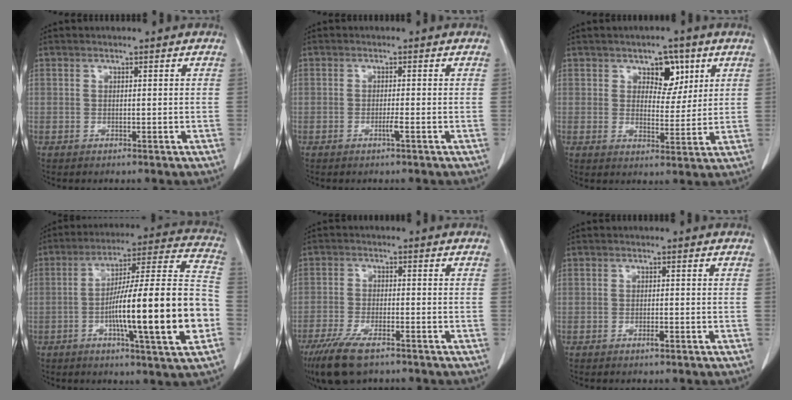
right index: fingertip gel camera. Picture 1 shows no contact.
{"total": 1.0, "force": [-0.4, -0.2, 0.9], "torque": [-0.014, 0.000, -0.006]}
{"total": 5.7, "force": [2.9, 3.4, 3.5], "torque": [-0.040, 0.005, 0.044]}
{"total": 21.2, "force": [-5.2, 0.8, 20.5], "torque": [-0.299, 0.010, -0.079]}
{"total": 8.9, "force": [-6.3, 2.3, 5.9], "torque": [-0.112, -0.019, -0.106]}
{"total": 0.9, "force": [-0.4, 0.1, 0.8], "torque": [-0.012, 0.001, -0.005]}